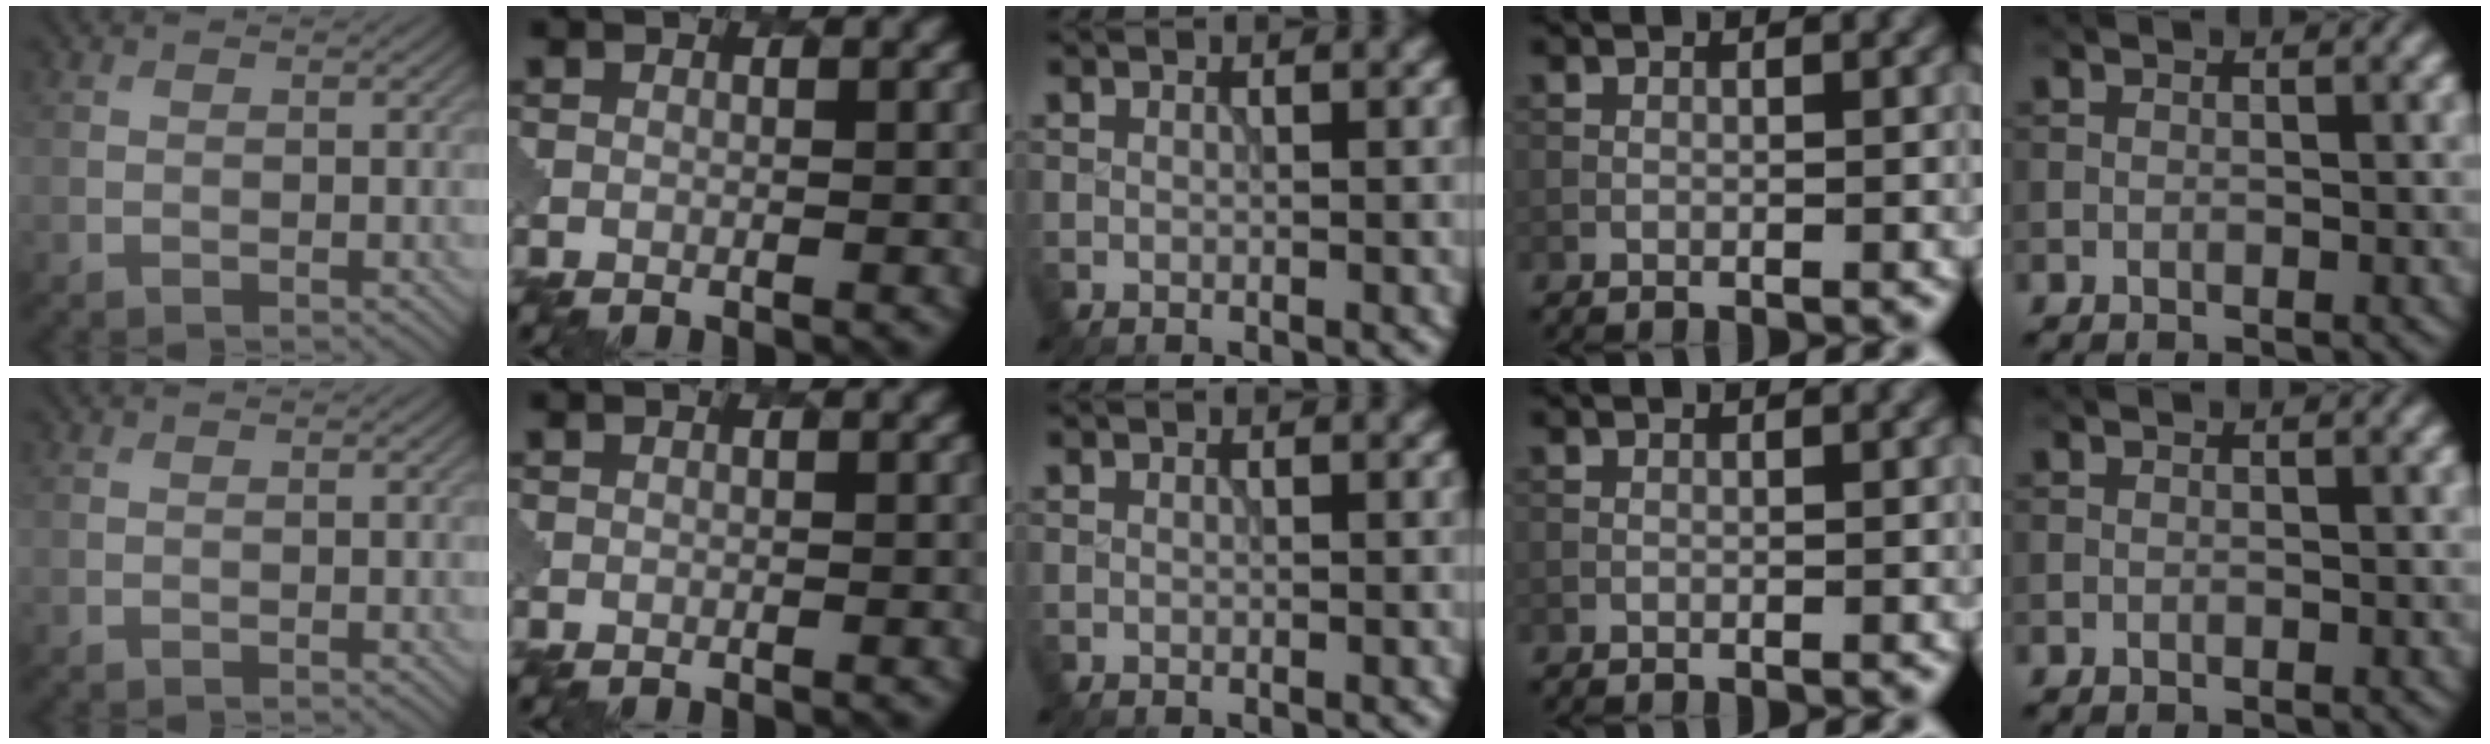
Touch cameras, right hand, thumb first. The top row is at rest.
{}